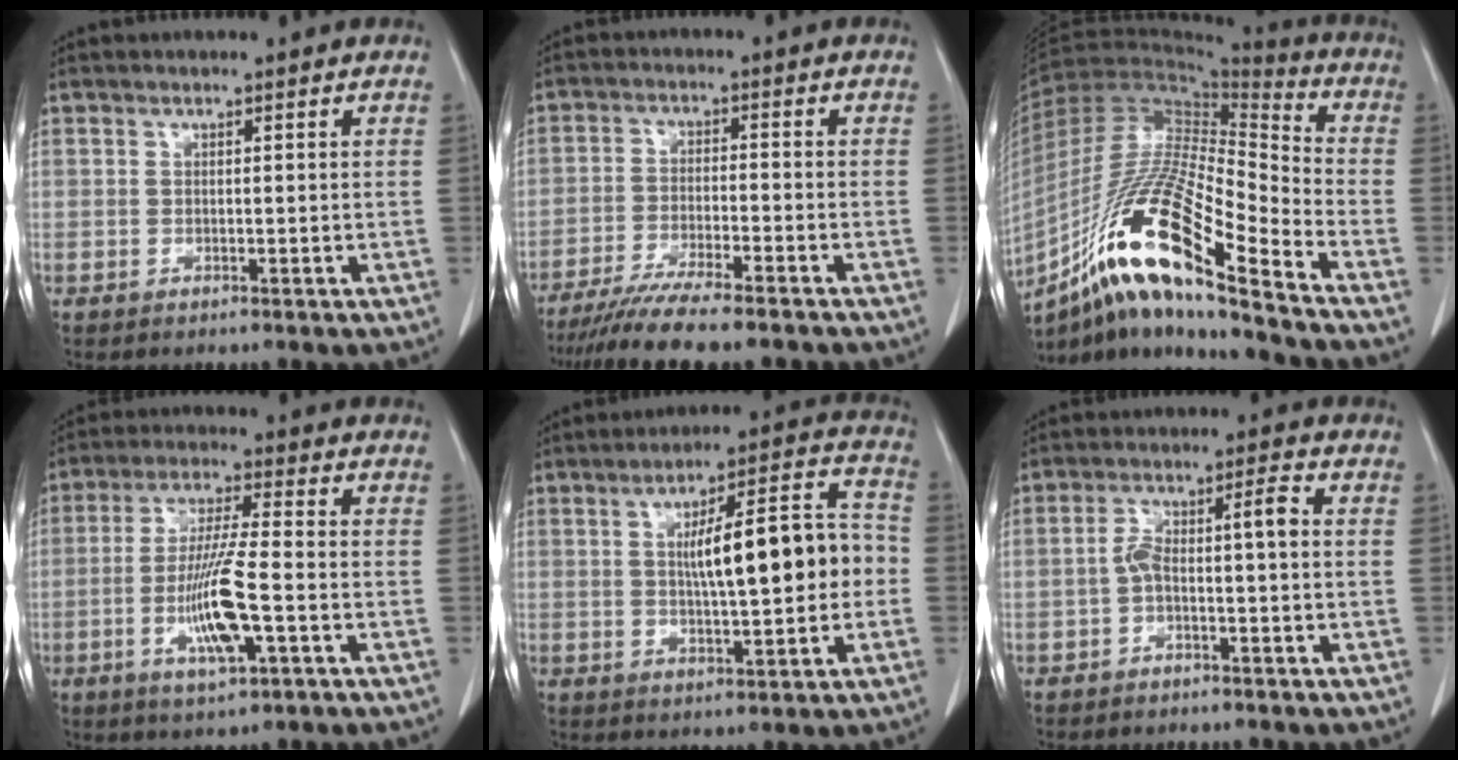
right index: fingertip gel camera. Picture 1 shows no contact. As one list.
[{"total": 11.5, "force": [-9.8, 0.4, 6.1], "torque": [-0.088, -0.027, -0.155]}, {"total": 20.0, "force": [-12.3, 1.5, 15.8], "torque": [-0.320, -0.022, -0.222]}, {"total": 10.4, "force": [-2.9, 1.0, 9.9], "torque": [-0.194, -0.010, -0.054]}, {"total": 13.2, "force": [0.0, 2.7, 12.9], "torque": [-0.193, 0.031, 0.003]}, {"total": 5.1, "force": [-0.7, 0.9, 5.0], "torque": [-0.096, 0.030, -0.010]}]